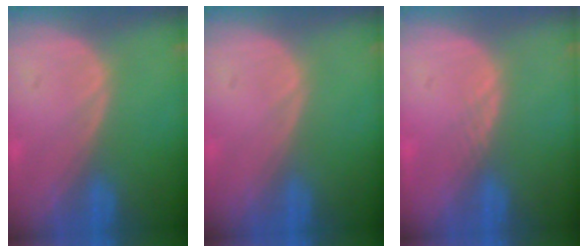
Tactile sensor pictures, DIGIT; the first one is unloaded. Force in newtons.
{"total": 0.0}
{"total": 1.0, "press": 0.8, "slide": 0.5}